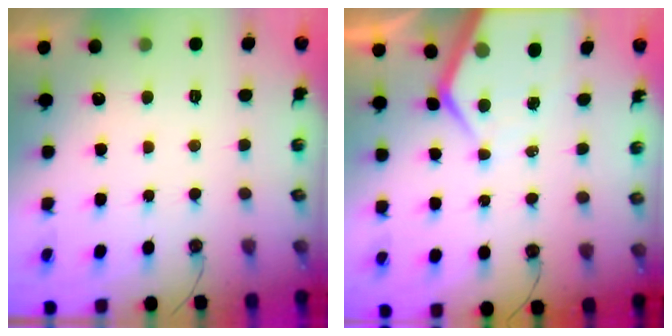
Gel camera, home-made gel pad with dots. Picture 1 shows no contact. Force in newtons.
{"total": 7.4, "press": 7.3, "slide": 0.6}